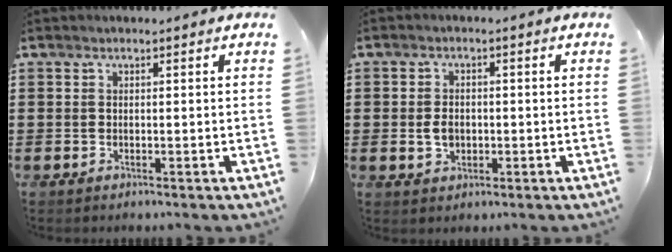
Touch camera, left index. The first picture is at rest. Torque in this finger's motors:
{"motor_torque": [0.34, 0.28, 0.12, 0.06]}